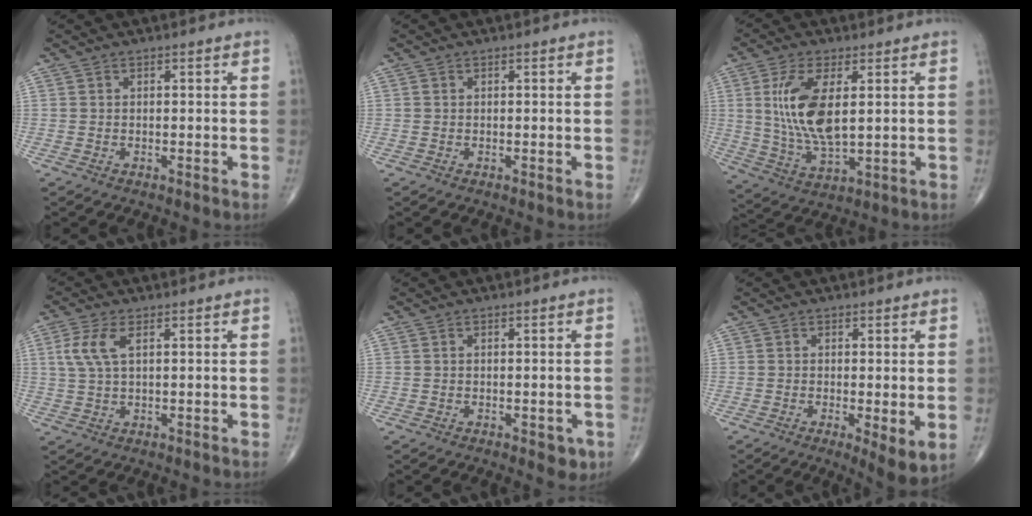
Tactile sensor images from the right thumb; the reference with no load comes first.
{"total": 0.0}
{"total": 12.8, "force": [2.5, 5.4, 11.3], "torque": [-0.234, -0.019, 0.057]}
{"total": 5.3, "force": [1.7, 2.1, 4.5], "torque": [-0.115, 0.006, 0.037]}
{"total": 2.2, "force": [-0.7, 1.1, 1.8], "torque": [-0.012, -0.002, -0.005]}
{"total": 5.7, "force": [-1.0, 1.4, 5.4], "torque": [-0.087, -0.020, -0.017]}